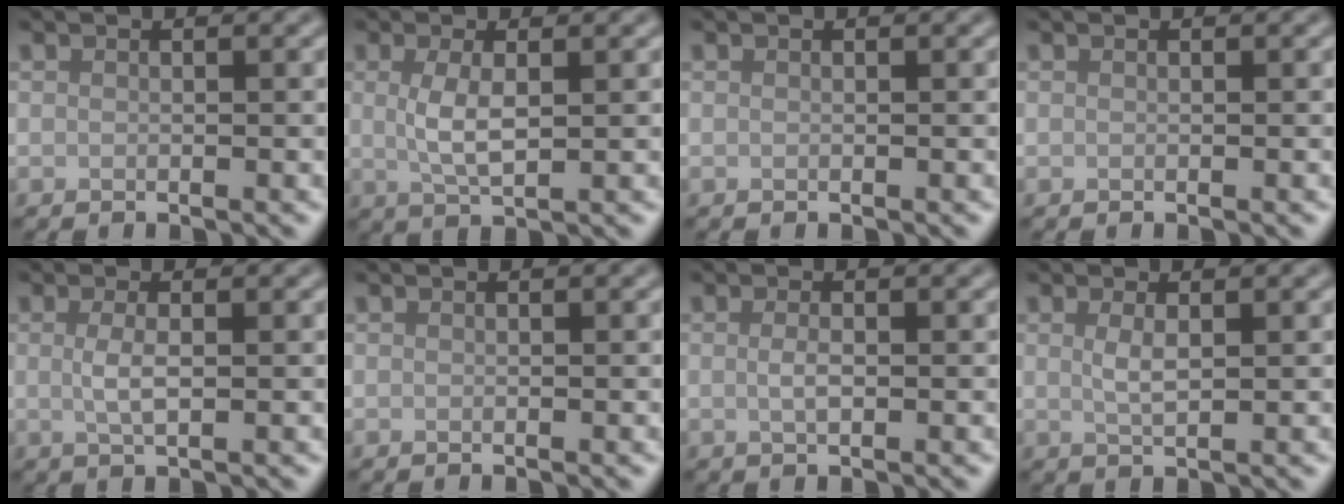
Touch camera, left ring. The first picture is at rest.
{"total": 2.9, "force": [0.4, 0.9, 2.7], "torque": [-0.059, -0.003, 0.010]}
{"total": 0.0}
{"total": 0.0}
{"total": 2.0, "force": [0.1, 0.6, 1.9], "torque": [-0.039, 0.000, 0.001]}
{"total": 0.0}
{"total": 1.3, "force": [0.0, 0.4, 1.2], "torque": [-0.024, -0.001, -0.001]}
{"total": 1.6, "force": [0.4, 0.5, 1.5], "torque": [-0.030, -0.003, 0.011]}